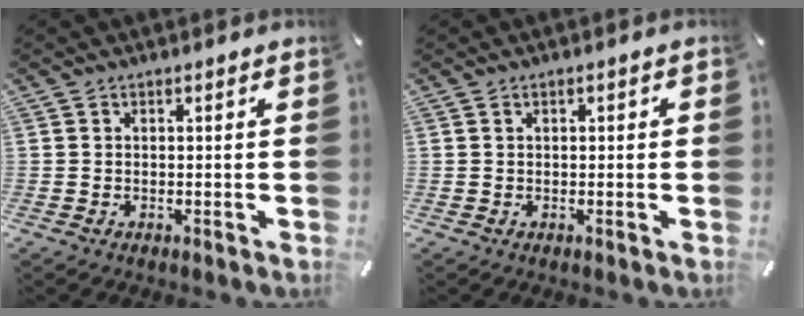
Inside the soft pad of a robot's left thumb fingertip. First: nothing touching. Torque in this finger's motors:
{"motor_torque": [0.03, -0.09, -0.08, -0.03, 0.00]}